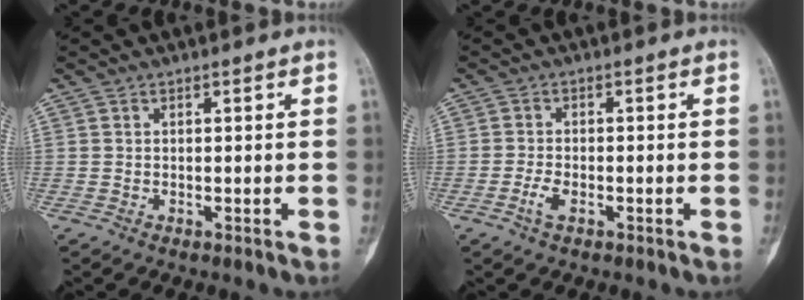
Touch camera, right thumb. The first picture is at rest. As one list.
[{"total": 2.4, "force": [-1.2, 1.2, 1.7], "torque": [-0.039, 0.007, -0.027]}]